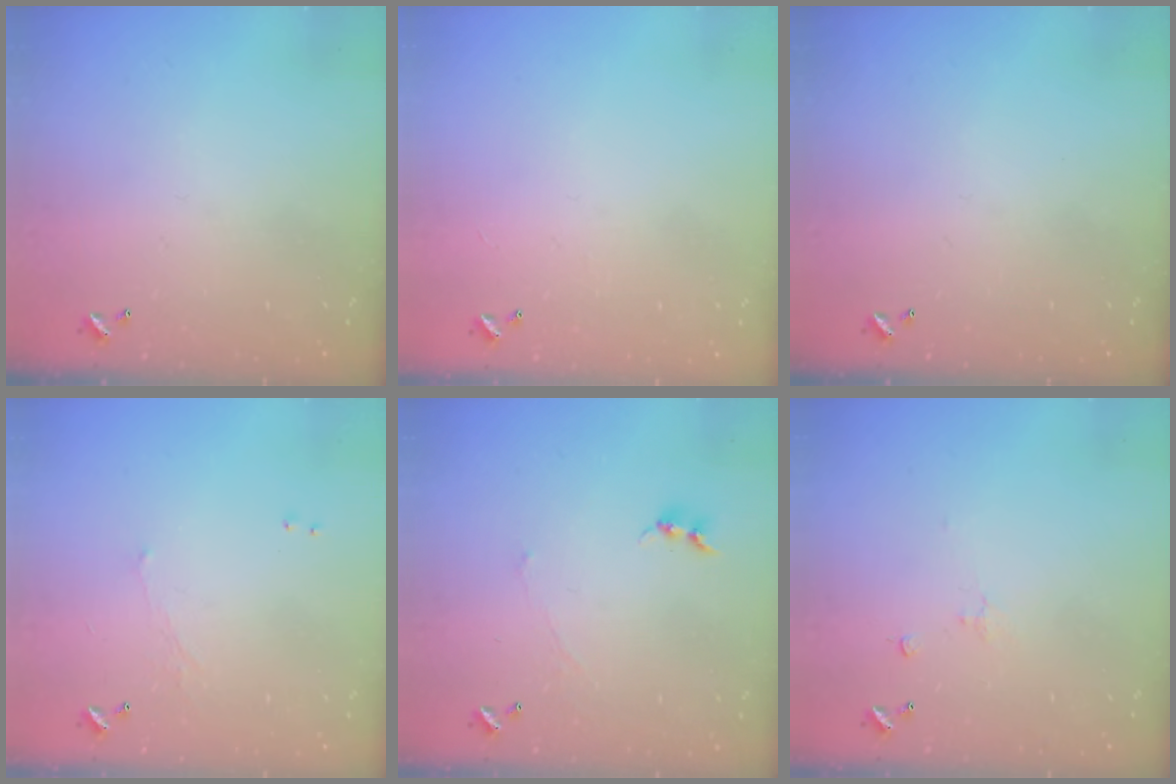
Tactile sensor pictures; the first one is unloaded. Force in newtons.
{"total": 1.0, "press": 0.9, "slide": 0.5}
{"total": 0.0}
{"total": 0.6, "press": 0.2, "slide": 0.5}
{"total": 1.0, "press": 0.8, "slide": 0.6}
{"total": 1.1, "press": 0.9, "slide": 0.5}